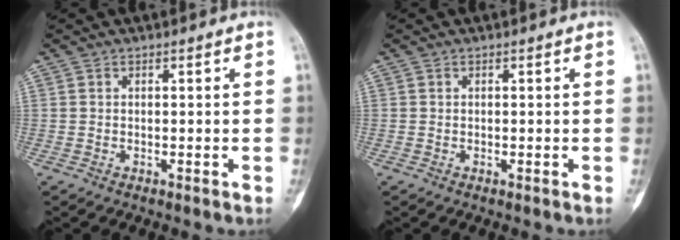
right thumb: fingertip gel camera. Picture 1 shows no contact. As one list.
[{"total": 0.0}]